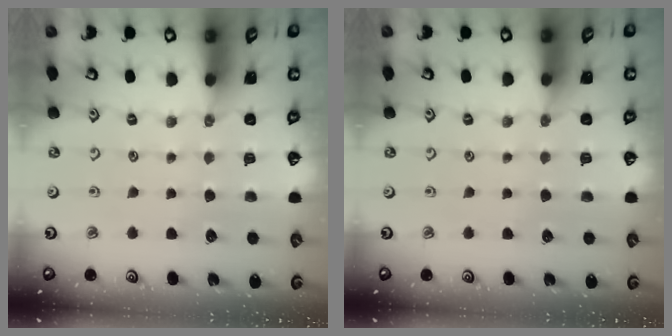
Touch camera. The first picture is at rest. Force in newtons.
{"total": 0.0}